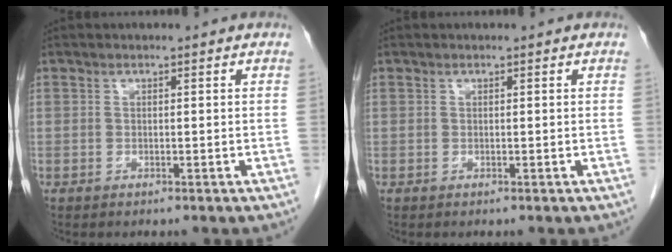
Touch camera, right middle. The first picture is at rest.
{"total": 0.0}